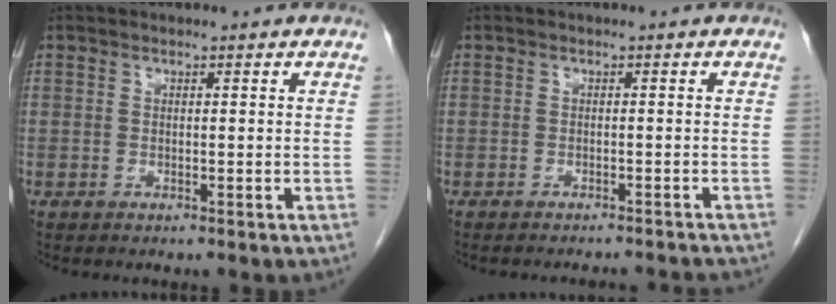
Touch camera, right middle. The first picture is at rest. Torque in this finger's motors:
{"motor_torque": [0.05, -0.07, -0.01, 0.00]}